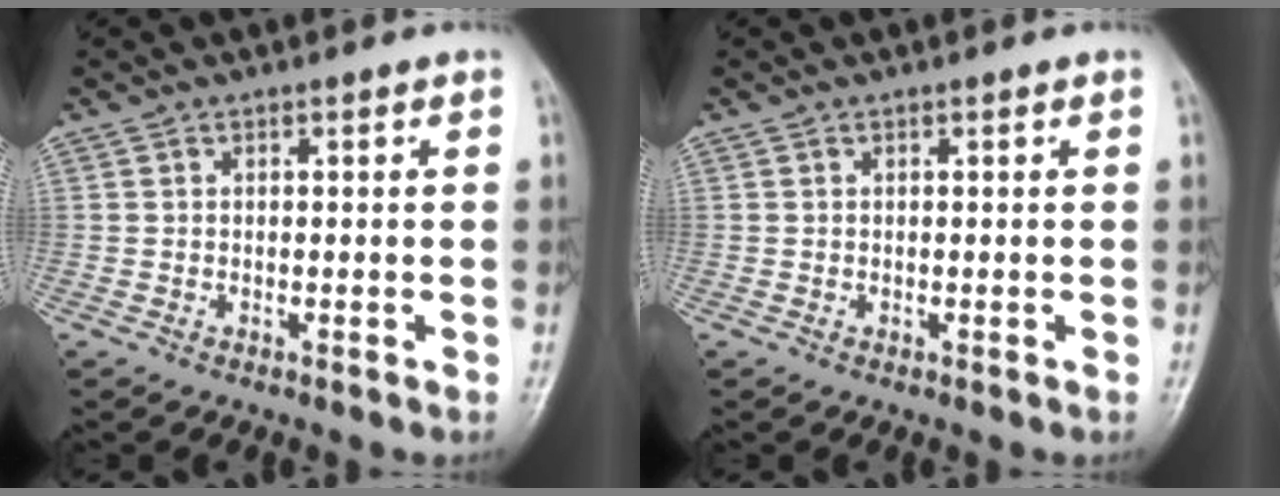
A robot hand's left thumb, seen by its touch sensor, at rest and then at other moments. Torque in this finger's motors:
{"motor_torque": [-0.07, -0.04, 0.01, 0.00, 0.00]}